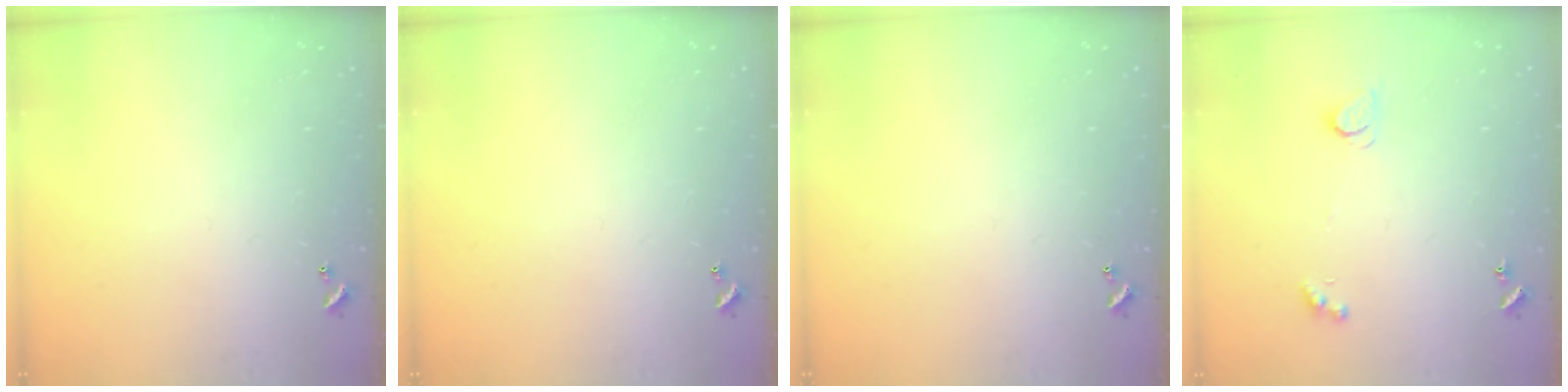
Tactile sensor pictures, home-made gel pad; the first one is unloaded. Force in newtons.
{"total": 0.0}
{"total": 0.0}
{"total": 2.3, "press": 2.2, "slide": 0.5}